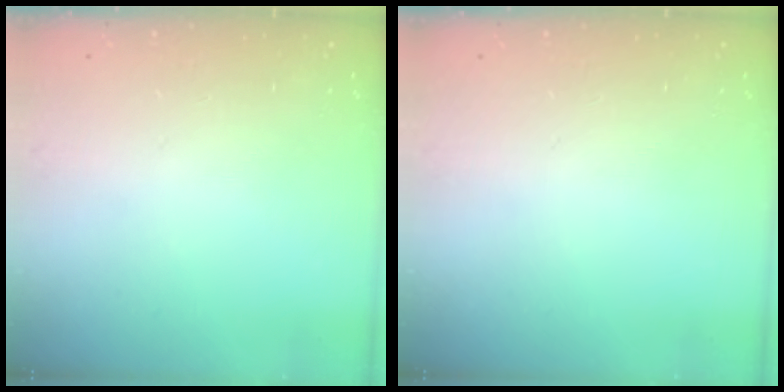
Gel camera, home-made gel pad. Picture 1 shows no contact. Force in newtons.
{"total": 0.0}